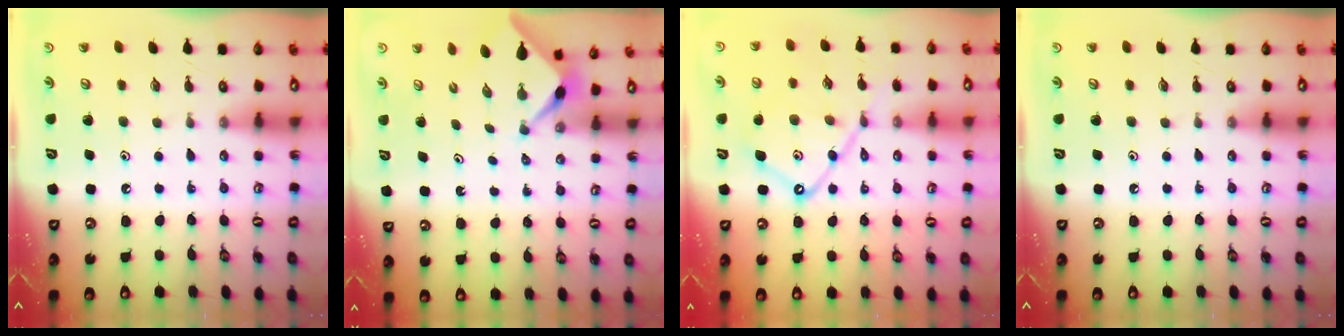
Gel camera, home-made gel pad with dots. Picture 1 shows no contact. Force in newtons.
{"total": 2.2, "press": 2.2, "slide": 0.2}
{"total": 14.2, "press": 14.1, "slide": 1.5}
{"total": 0.0}